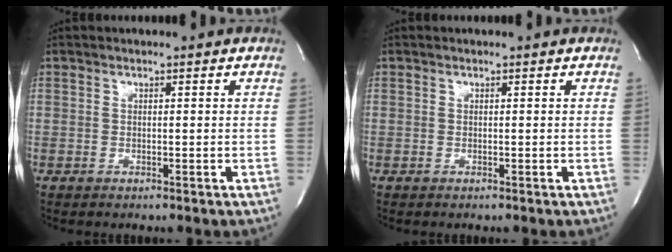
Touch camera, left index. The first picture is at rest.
{"total": 0.0}